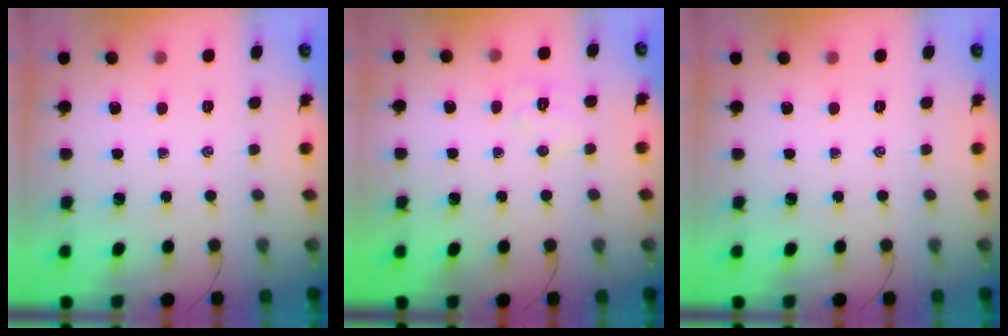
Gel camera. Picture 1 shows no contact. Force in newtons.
{"total": 6.5, "press": 6.4, "slide": 1.1}
{"total": 0.0}